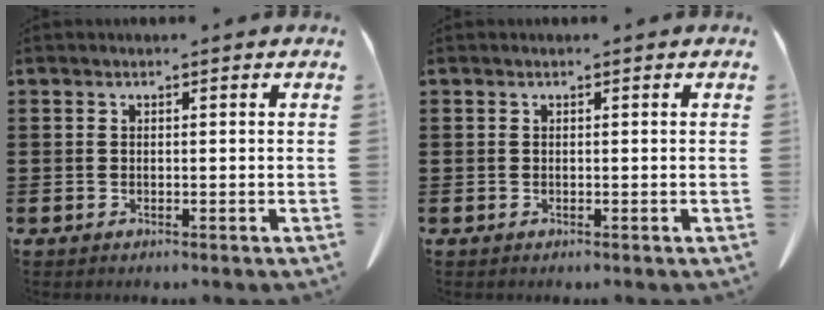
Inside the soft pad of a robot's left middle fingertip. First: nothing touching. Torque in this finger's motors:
{"motor_torque": [-0.04, 0.04, -0.02, -0.01]}